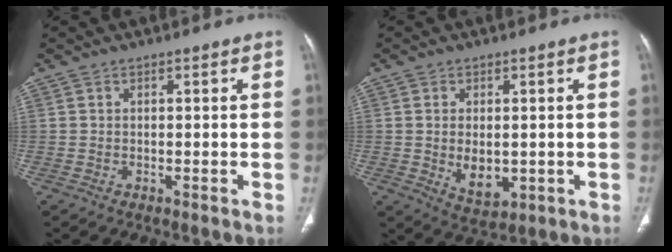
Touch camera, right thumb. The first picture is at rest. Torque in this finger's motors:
{"motor_torque": [-0.26, 0.51, -0.05, 0.26, 0.21]}